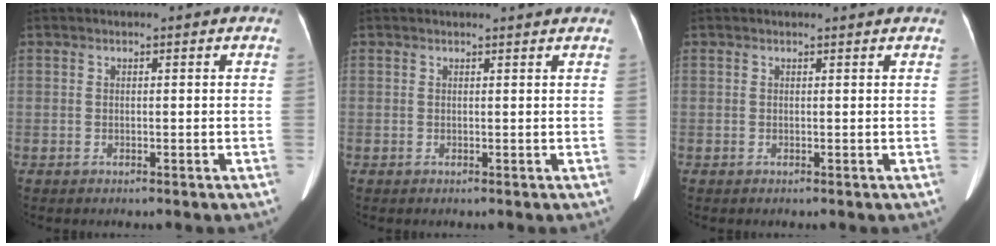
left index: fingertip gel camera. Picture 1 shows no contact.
{"total": 2.4, "force": [2.3, 0.3, 0.4], "torque": [-0.008, 0.020, 0.025]}
{"total": 1.2, "force": [1.2, 0.2, 0.1], "torque": [-0.010, 0.015, 0.015]}